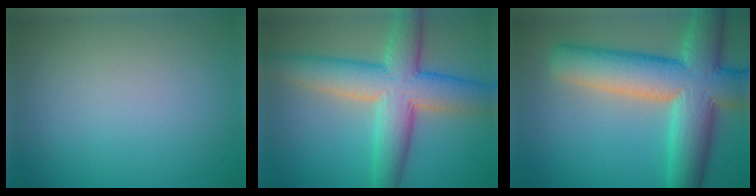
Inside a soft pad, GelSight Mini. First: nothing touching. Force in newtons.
{"total": 9.0, "press": 9.0, "slide": 0.4}
{"total": 11.8, "press": 11.8, "slide": 0.7}